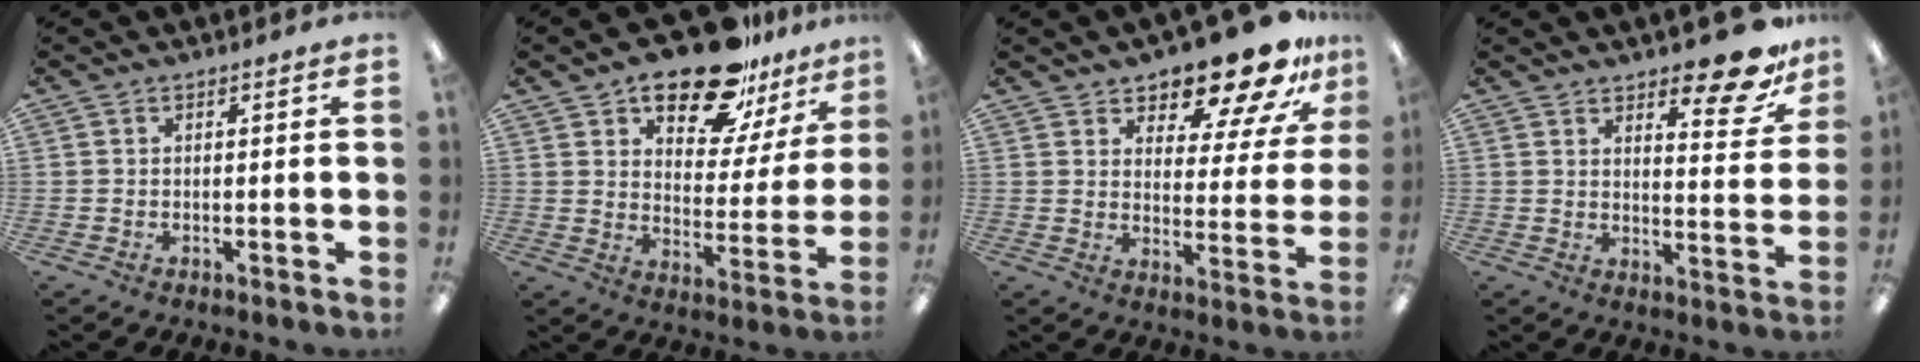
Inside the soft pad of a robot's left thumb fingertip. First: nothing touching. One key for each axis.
{"total": 18.2, "fx": 14.0, "fy": 7.8, "fz": 8.8, "tx": -0.140, "ty": -0.086, "tz": 0.242}
{"total": 15.1, "fx": 12.7, "fy": 5.2, "fz": 6.2, "tx": -0.101, "ty": -0.097, "tz": 0.219}
{"total": 11.8, "fx": 9.4, "fy": 3.6, "fz": 6.1, "tx": -0.059, "ty": -0.074, "tz": 0.159}